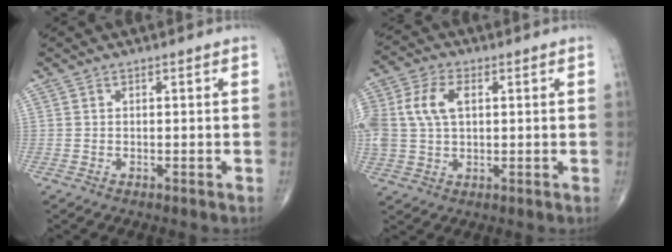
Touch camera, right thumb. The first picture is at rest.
{"total": 11.7, "force": [2.3, 7.5, 8.7], "torque": [-0.209, 0.010, 0.044]}